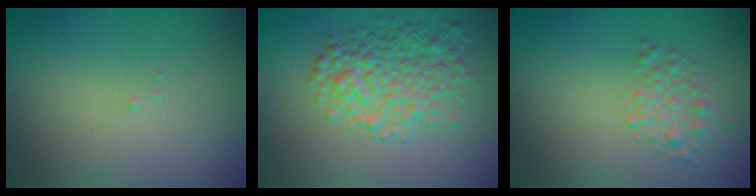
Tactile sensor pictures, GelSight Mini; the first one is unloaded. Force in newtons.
{"total": 5.2, "press": 5.2, "slide": 0.1}
{"total": 2.2, "press": 2.2, "slide": 0.1}